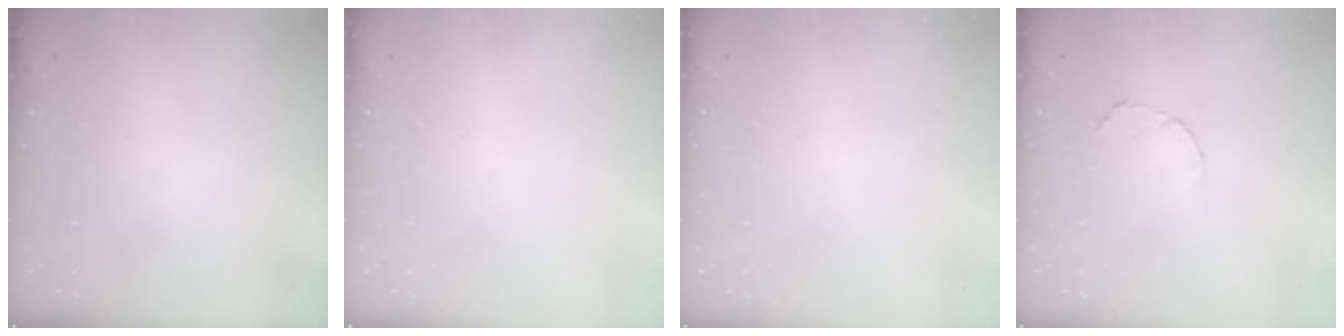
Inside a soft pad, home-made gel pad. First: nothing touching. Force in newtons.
{"total": 0.0}
{"total": 2.2, "press": 2.2, "slide": 0.1}
{"total": 3.5, "press": 3.5, "slide": 0.4}